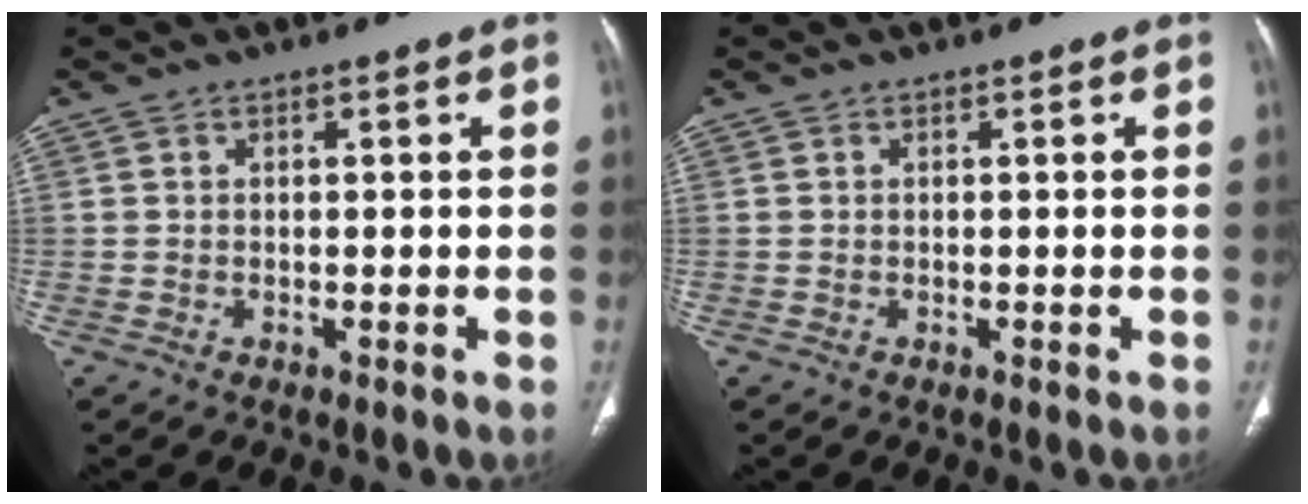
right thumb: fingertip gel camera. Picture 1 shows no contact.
{"total": 0.0}